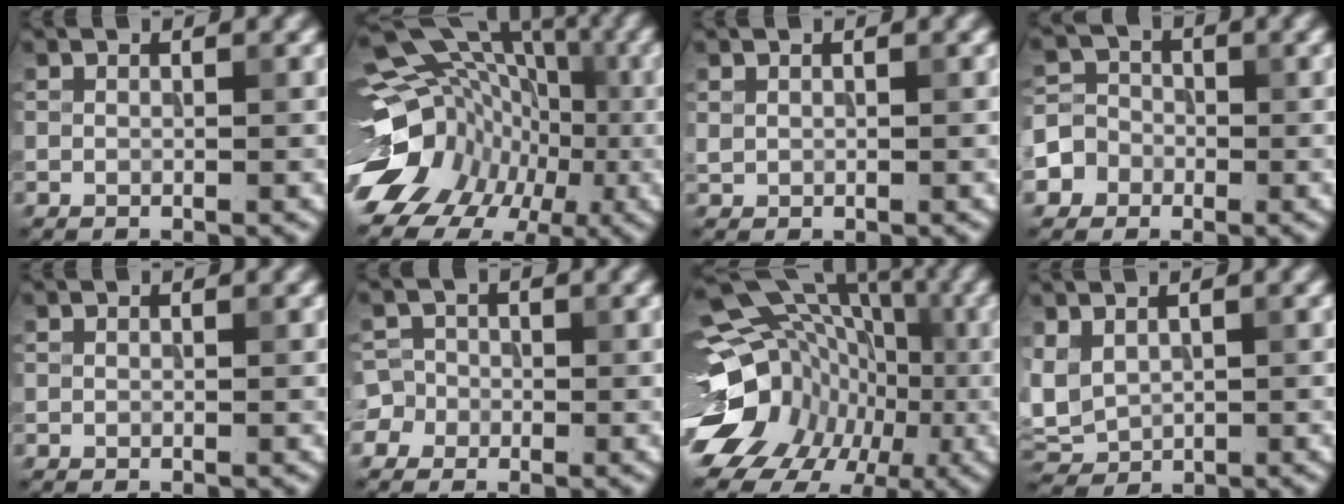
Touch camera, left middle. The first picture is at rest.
{"total": 15.3, "force": [-2.5, 12.6, 8.4], "torque": [-0.151, 0.007, -0.054]}
{"total": 0.6, "force": [0.3, 0.4, 0.2], "torque": [-0.003, 0.002, 0.006]}
{"total": 3.9, "force": [-1.8, 3.5, 0.5], "torque": [0.017, 0.003, -0.042]}
{"total": 0.0}
{"total": 3.9, "force": [-1.9, 3.4, 0.5], "torque": [0.011, 0.009, -0.049]}
{"total": 17.5, "force": [-3.5, 14.3, 9.4], "torque": [-0.156, 0.000, -0.064]}
{"total": 3.2, "force": [0.6, 2.4, 2.0], "torque": [-0.054, 0.001, 0.012]}